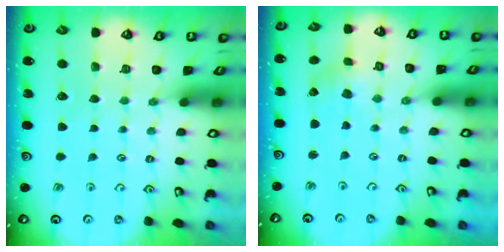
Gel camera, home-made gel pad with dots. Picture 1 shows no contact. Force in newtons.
{"total": 0.5, "press": 0.5, "slide": 0.1}